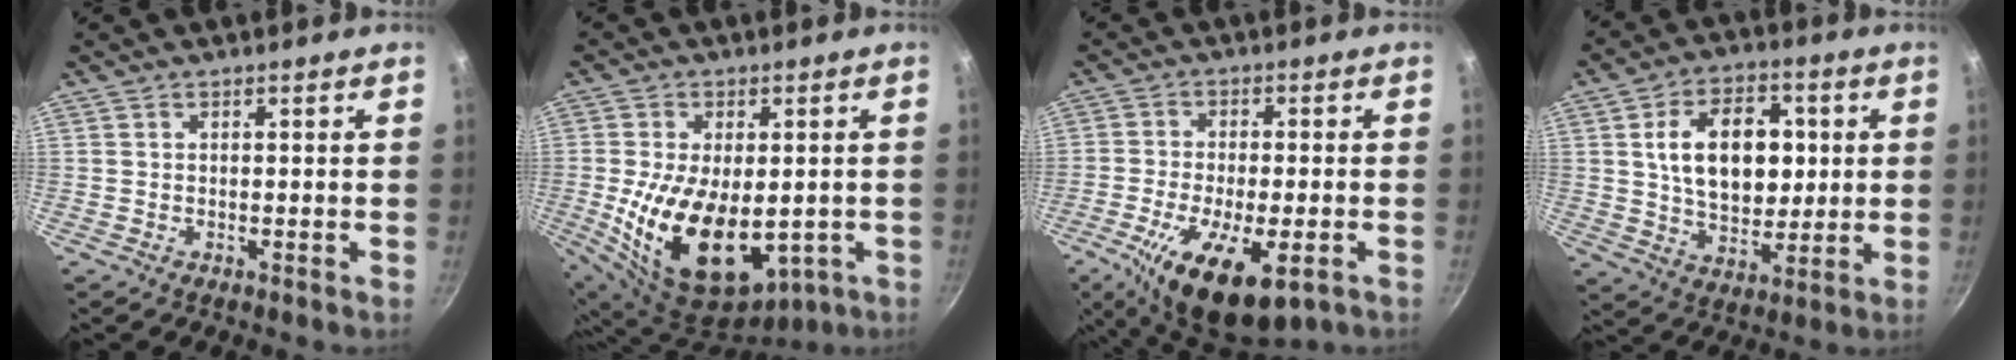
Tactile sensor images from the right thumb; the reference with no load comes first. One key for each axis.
{"total": 19.3, "fx": -2.6, "fy": 11.8, "fz": 15.1, "tx": -0.263, "ty": -0.014, "tz": -0.017}
{"total": 16.0, "fx": -7.0, "fy": 6.3, "fz": 12.9, "tx": -0.227, "ty": -0.007, "tz": -0.113}
{"total": 16.3, "fx": 2.8, "fy": 10.9, "fz": 11.9, "tx": -0.151, "ty": -0.001, "tz": 0.047}